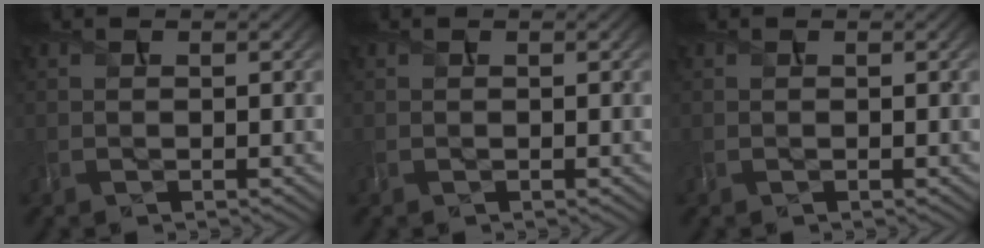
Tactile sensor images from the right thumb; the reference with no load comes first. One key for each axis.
{"total": 0.0}
{"total": 0.0}